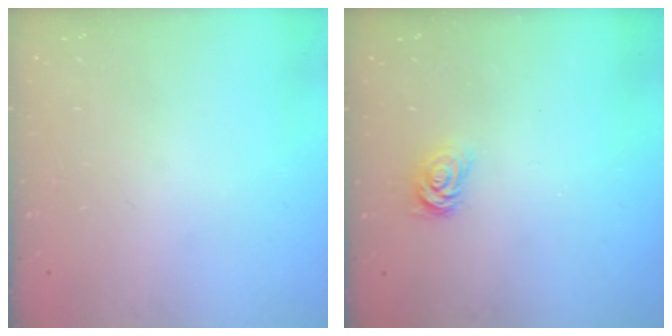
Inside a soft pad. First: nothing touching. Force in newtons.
{"total": 2.6, "press": 2.6, "slide": 0.4}